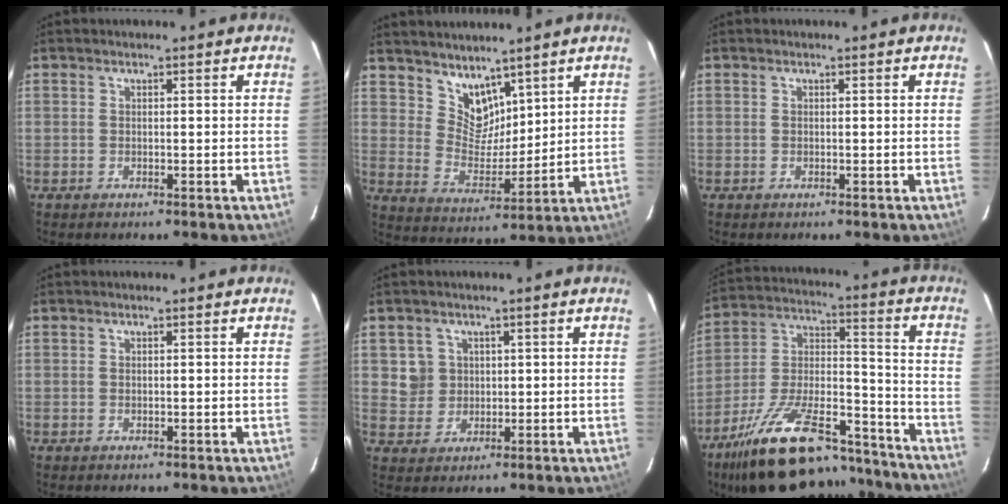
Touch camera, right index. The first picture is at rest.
{"total": 8.1, "force": [6.4, 4.4, 2.5], "torque": [-0.035, 0.000, 0.129]}
{"total": 0.0}
{"total": 0.0}
{"total": 4.6, "force": [1.2, 4.4, 0.4], "torque": [0.002, 0.013, 0.027]}
{"total": 27.6, "force": [-20.6, 9.9, 15.4], "torque": [-0.280, 0.003, -0.313]}